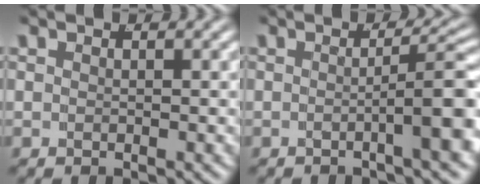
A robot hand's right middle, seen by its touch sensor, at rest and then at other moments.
{"total": 4.9, "force": [-1.4, 0.6, 4.7], "torque": [-0.052, 0.004, -0.022]}